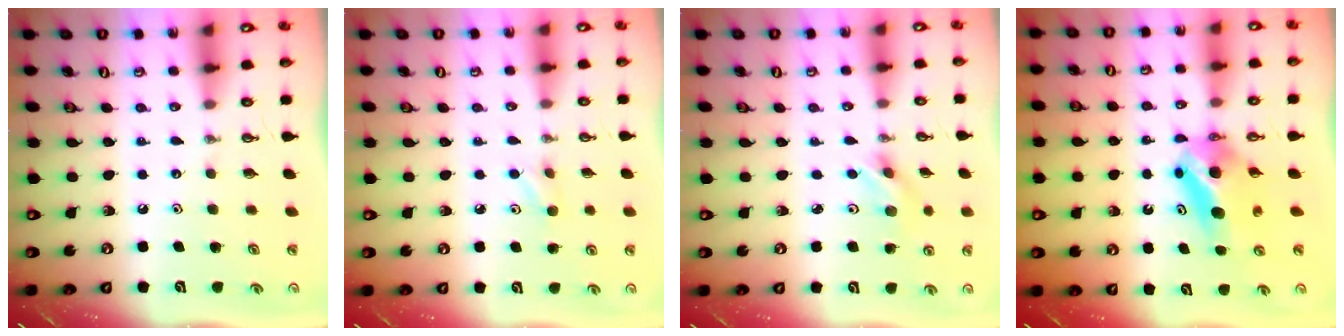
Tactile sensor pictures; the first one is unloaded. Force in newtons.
{"total": 4.5, "press": 4.5, "slide": 0.8}
{"total": 4.0, "press": 4.0, "slide": 0.8}
{"total": 6.7, "press": 6.3, "slide": 2.4}